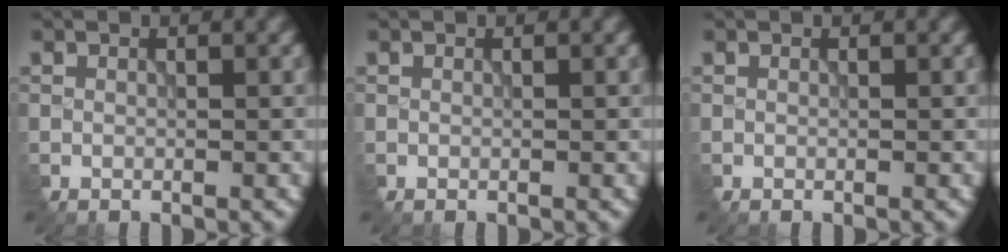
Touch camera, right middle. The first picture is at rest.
{"total": 0.0}
{"total": 0.0}